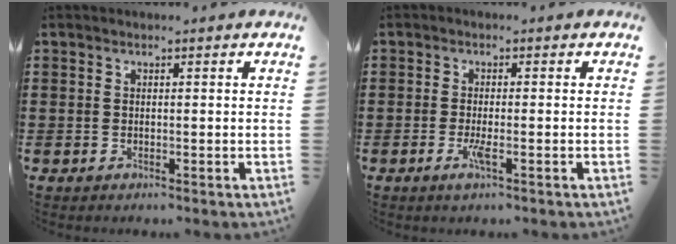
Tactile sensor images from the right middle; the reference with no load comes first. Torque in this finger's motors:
{"motor_torque": [0.52, 0.00, 0.03, 0.04]}